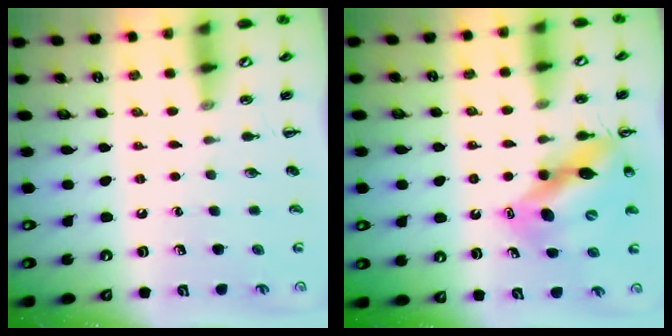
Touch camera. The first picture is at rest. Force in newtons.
{"total": 12.8, "press": 12.2, "slide": 3.9}